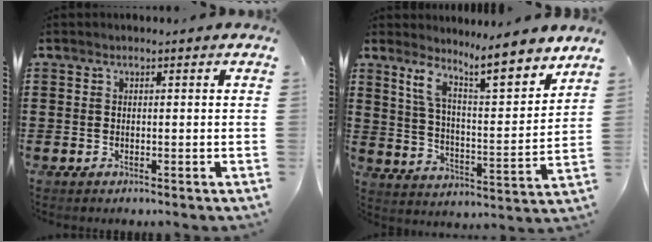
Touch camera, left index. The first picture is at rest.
{"total": 9.3, "force": [8.0, 0.6, 4.7], "torque": [-0.101, -0.053, 0.136]}